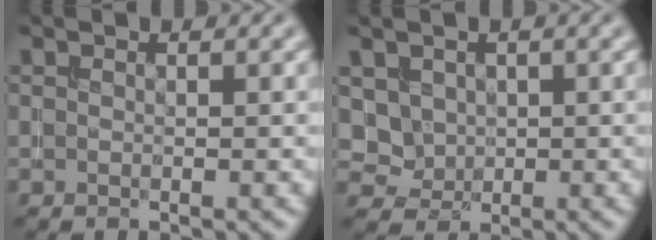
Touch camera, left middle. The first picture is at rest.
{"total": 2.6, "force": [0.9, 2.3, 0.9], "torque": [-0.026, -0.005, 0.032]}